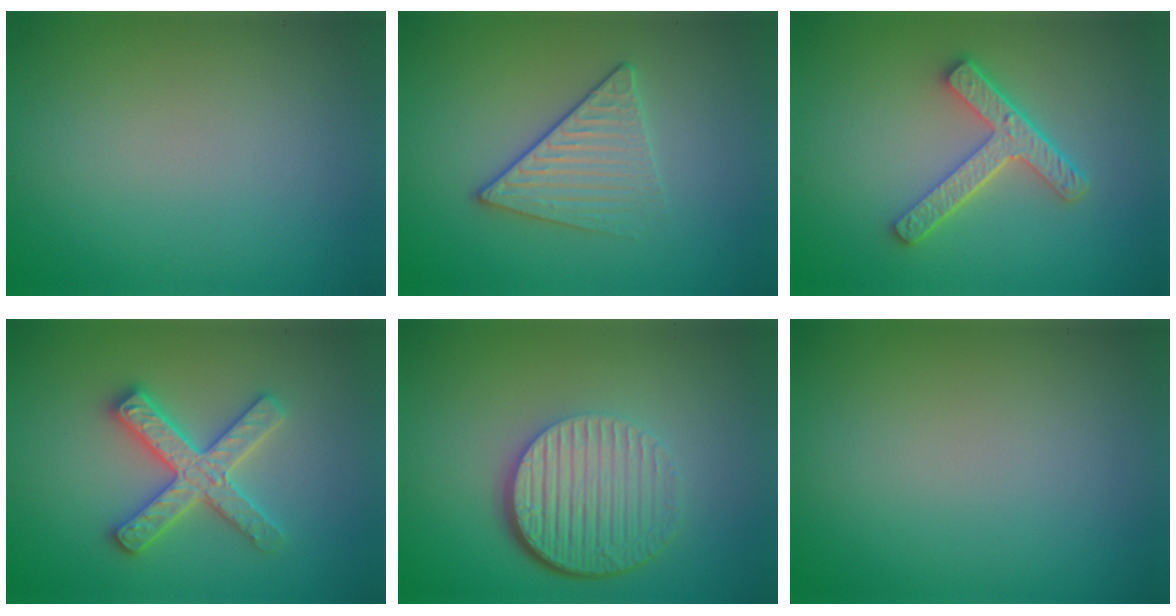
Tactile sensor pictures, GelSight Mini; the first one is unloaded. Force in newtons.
{"total": 2.7, "press": 2.4, "slide": 1.2}
{"total": 4.3, "press": 3.3, "slide": 2.7}
{"total": 4.7, "press": 4.6, "slide": 0.6}
{"total": 6.7, "press": 4.4, "slide": 5.0}
{"total": 0.0}